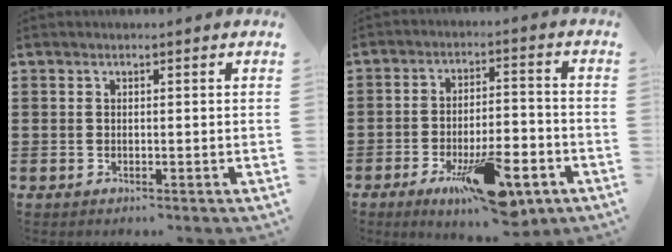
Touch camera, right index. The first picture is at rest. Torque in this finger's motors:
{"motor_torque": [1.86, -0.28, 1.05, 0.20]}